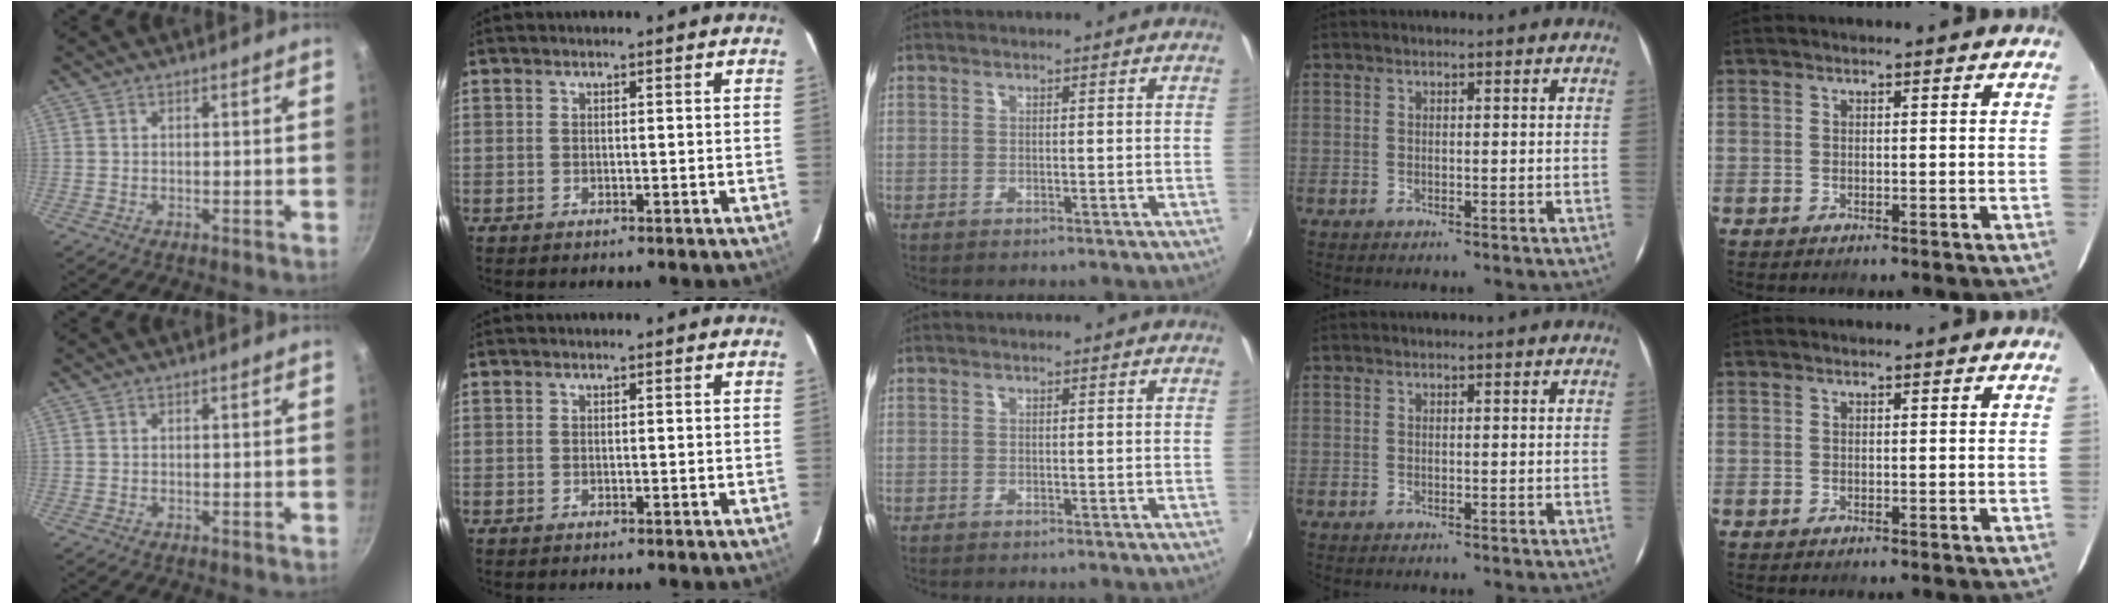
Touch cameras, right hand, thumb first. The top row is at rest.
{}